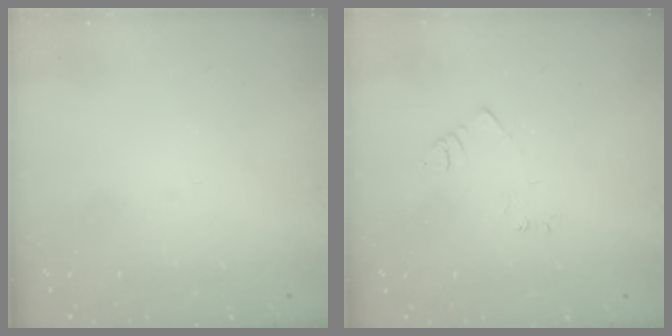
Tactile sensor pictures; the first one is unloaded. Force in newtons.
{"total": 2.7, "press": 2.7, "slide": 0.4}